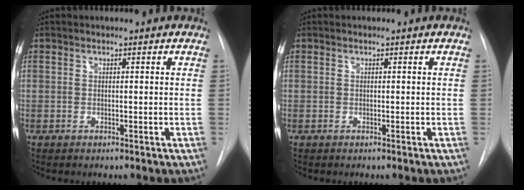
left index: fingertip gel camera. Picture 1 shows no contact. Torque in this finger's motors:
{"motor_torque": [-0.03, 0.03, 0.02, 0.00]}